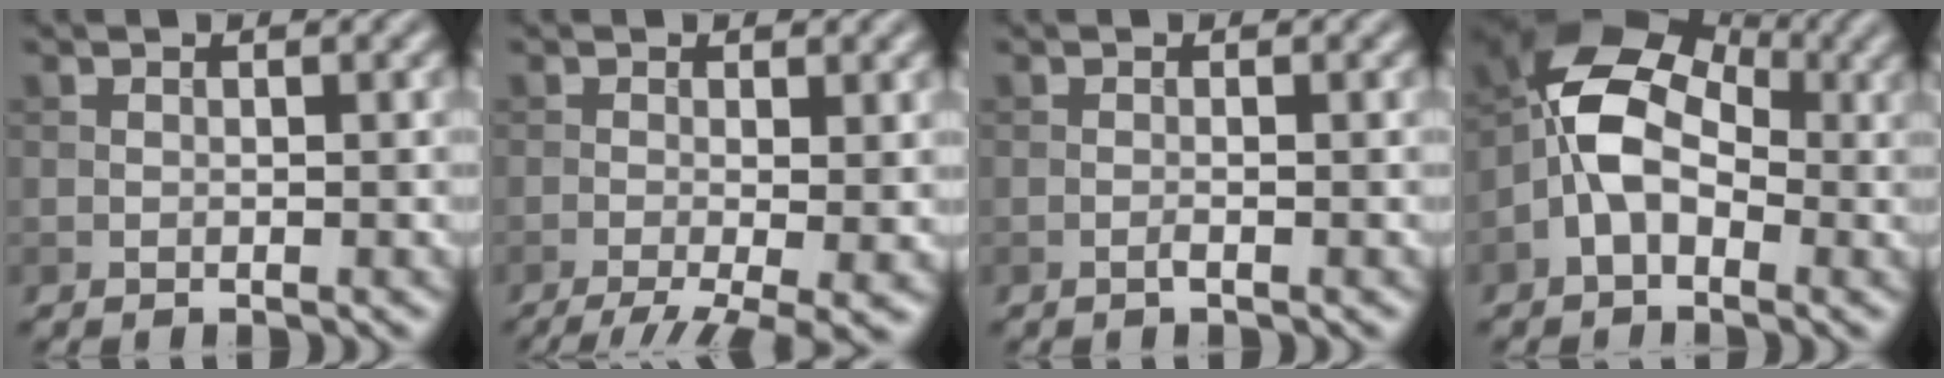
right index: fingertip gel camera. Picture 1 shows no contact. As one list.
[{"total": 6.5, "force": [-3.0, 1.9, 5.5], "torque": [-0.086, -0.012, -0.043]}, {"total": 0.6, "force": [-0.3, 0.1, 0.6], "torque": [-0.011, -0.001, -0.008]}, {"total": 7.8, "force": [-0.9, 5.1, 5.8], "torque": [-0.103, 0.021, -0.034]}]